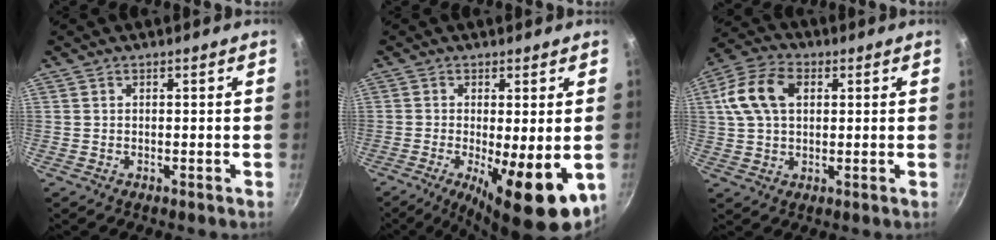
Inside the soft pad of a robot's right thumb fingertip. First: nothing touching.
{"total": 15.0, "force": [-4.8, 4.6, 13.5], "torque": [-0.170, -0.022, -0.056]}
{"total": 11.1, "force": [2.8, 7.1, 8.0], "torque": [-0.156, 0.020, 0.047]}